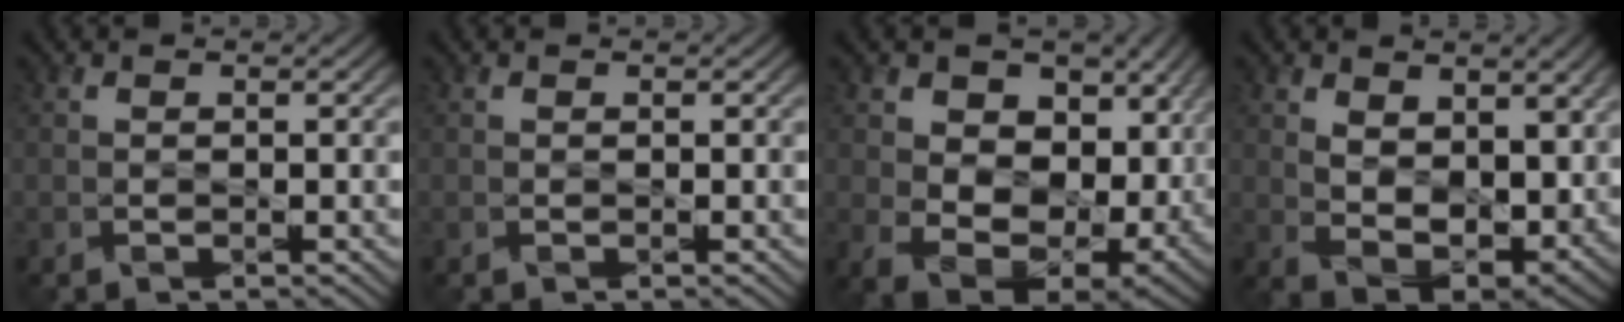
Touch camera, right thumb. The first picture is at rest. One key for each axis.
{"total": 0.0}
{"total": 14.3, "fx": 2.3, "fy": 10.0, "fz": 10.0, "tx": -0.181, "ty": -0.021, "tz": 0.055}
{"total": 9.6, "fx": 2.9, "fy": 5.9, "fz": 7.1, "tx": -0.143, "ty": -0.019, "tz": 0.058}